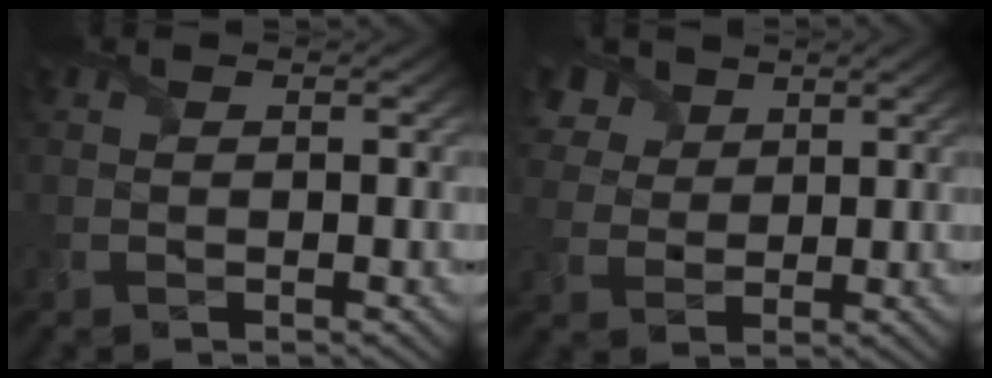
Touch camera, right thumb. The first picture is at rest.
{"total": 6.2, "force": [3.6, 4.3, 2.6], "torque": [-0.085, 0.008, 0.070]}